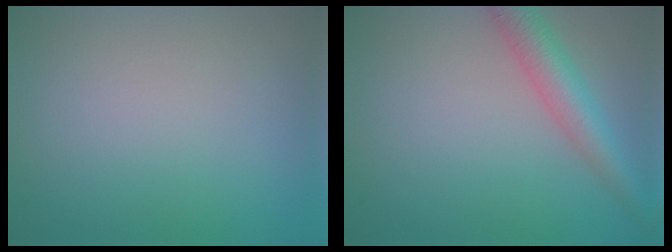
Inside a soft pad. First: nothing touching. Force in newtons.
{"total": 4.4, "press": 4.4, "slide": 0.1}